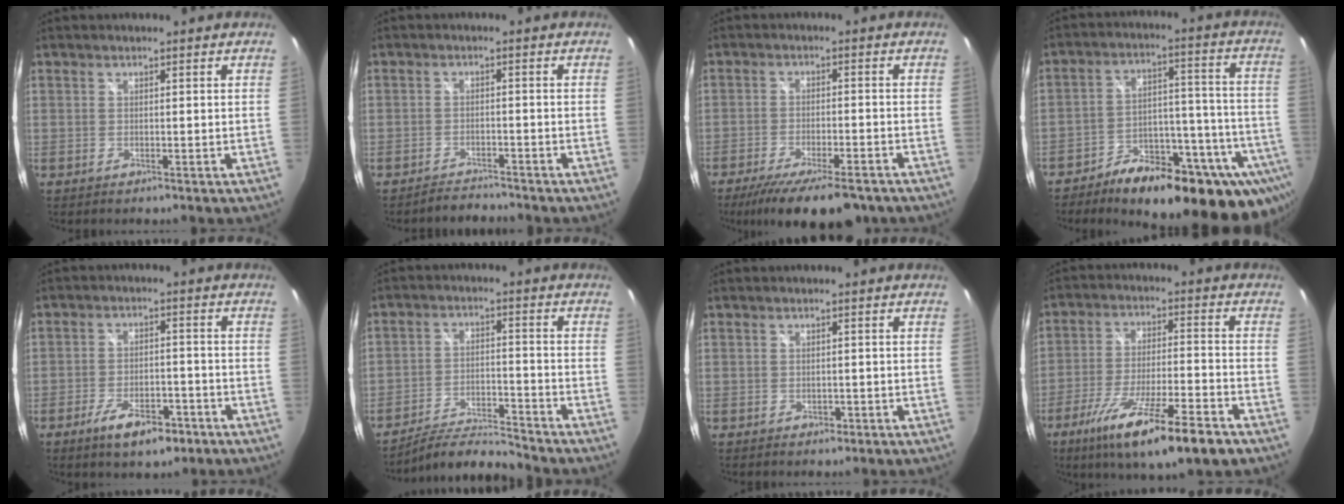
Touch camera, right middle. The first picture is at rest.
{"total": 3.2, "force": [-3.1, 0.7, 0.2], "torque": [-0.016, 0.001, -0.051]}
{"total": 14.7, "force": [-11.2, 3.9, 8.7], "torque": [-0.169, -0.042, -0.167]}
{"total": 26.2, "force": [-18.4, 10.4, 15.4], "torque": [-0.187, 0.018, -0.241]}
{"total": 8.6, "force": [-5.2, 3.6, 5.8], "torque": [-0.119, -0.006, -0.078]}
{"total": 7.7, "force": [-7.6, -0.1, 1.0], "torque": [-0.035, 0.006, -0.133]}
{"total": 1.3, "force": [-0.4, 1.1, 0.5], "torque": [-0.008, -0.003, -0.002]}
{"total": 17.5, "force": [-10.8, 2.8, 13.5], "torque": [-0.249, -0.052, -0.178]}